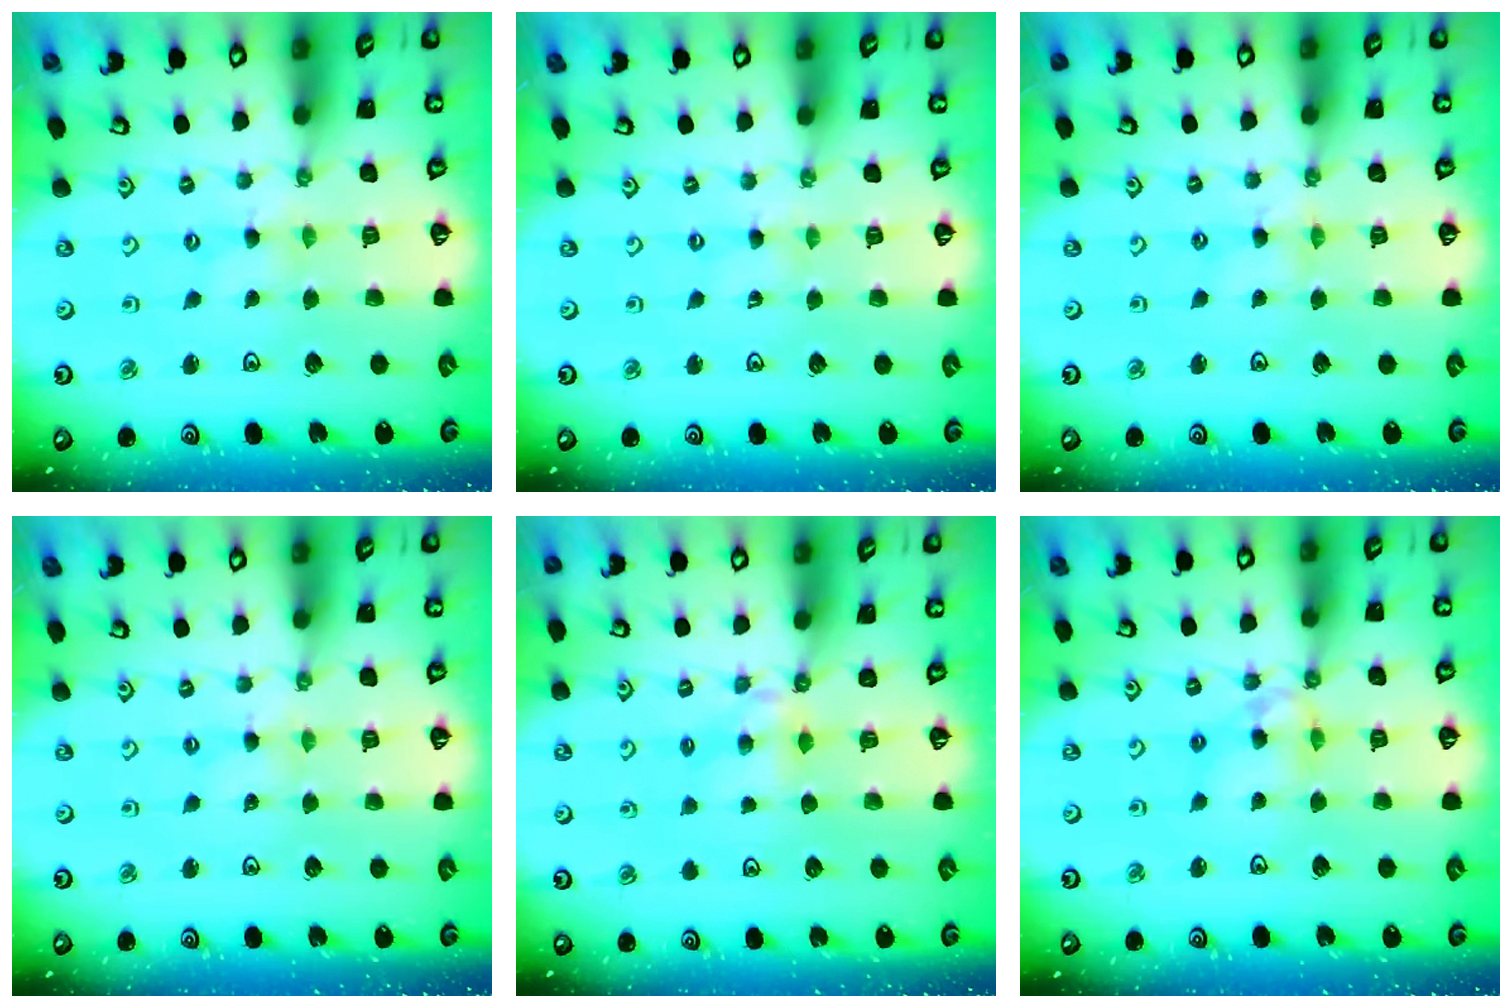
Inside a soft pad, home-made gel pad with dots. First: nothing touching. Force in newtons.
{"total": 0.0}
{"total": 1.0, "press": 0.9, "slide": 0.2}
{"total": 0.8, "press": 0.7, "slide": 0.3}
{"total": 4.9, "press": 4.8, "slide": 0.8}
{"total": 8.8, "press": 8.8, "slide": 0.8}